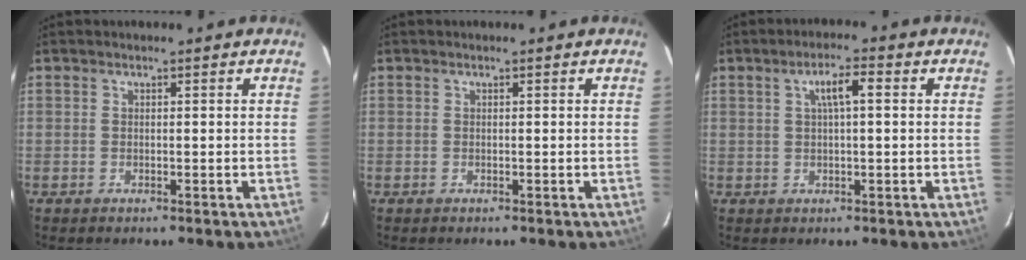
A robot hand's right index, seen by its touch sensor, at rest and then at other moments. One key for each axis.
{"total": 0.0}
{"total": 4.4, "fx": 1.2, "fy": 0.8, "fz": 4.2, "tx": -0.077, "ty": 0.010, "tz": 0.022}